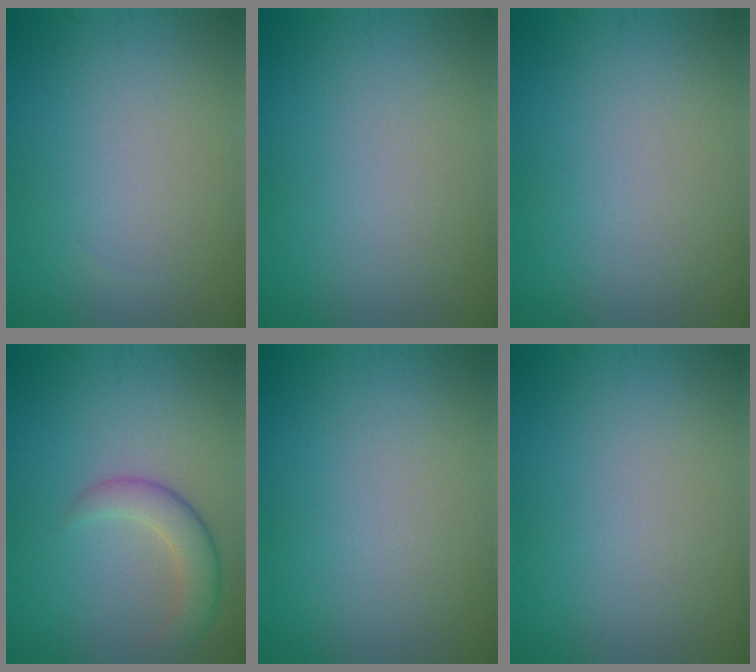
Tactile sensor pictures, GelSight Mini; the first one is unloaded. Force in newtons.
{"total": 0.0}
{"total": 0.0}
{"total": 3.6, "press": 3.6, "slide": 0.2}
{"total": 0.0}
{"total": 0.0}